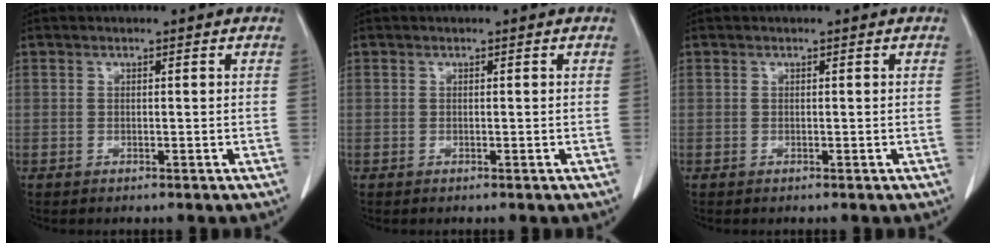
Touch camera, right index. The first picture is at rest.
{"total": 0.0}
{"total": 0.0}